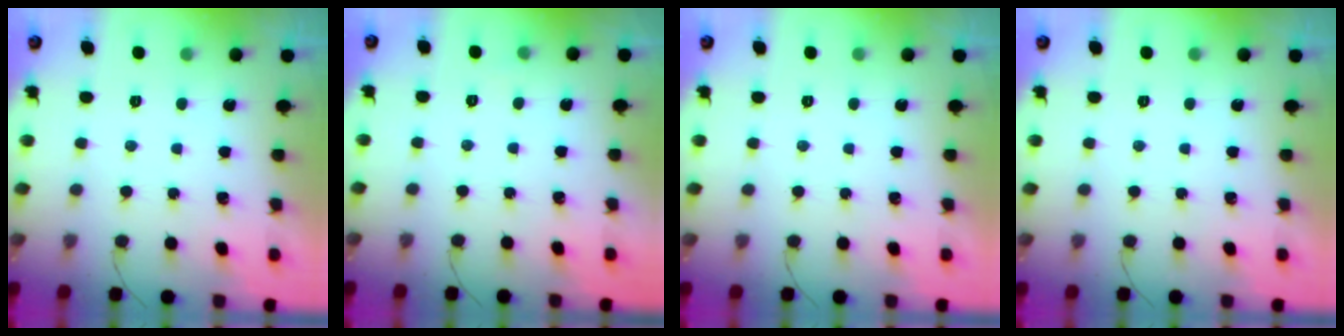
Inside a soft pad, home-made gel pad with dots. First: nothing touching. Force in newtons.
{"total": 2.4, "press": 2.2, "slide": 0.9}
{"total": 0.0}
{"total": 0.0}